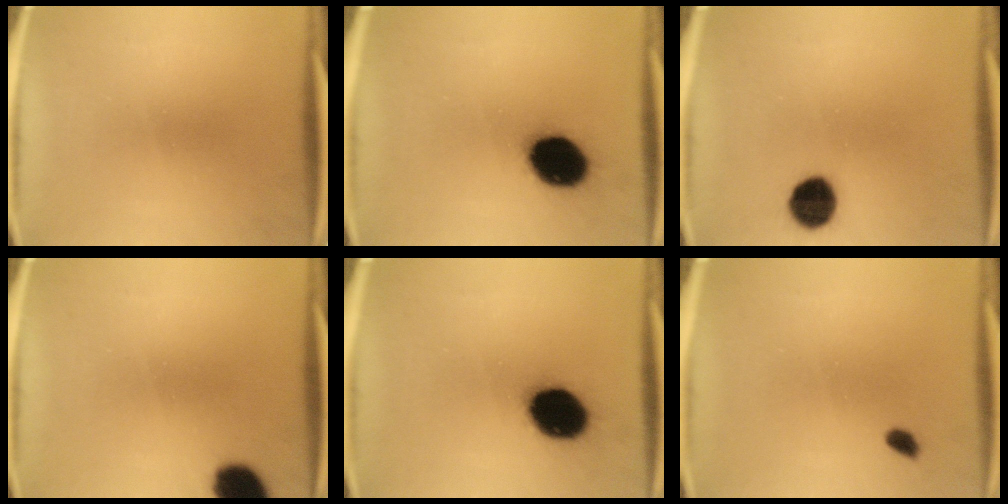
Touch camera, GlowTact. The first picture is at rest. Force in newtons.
{"total": 15.4}
{"total": 8.9}
{"total": 8.6}
{"total": 15.4}
{"total": 1.5}